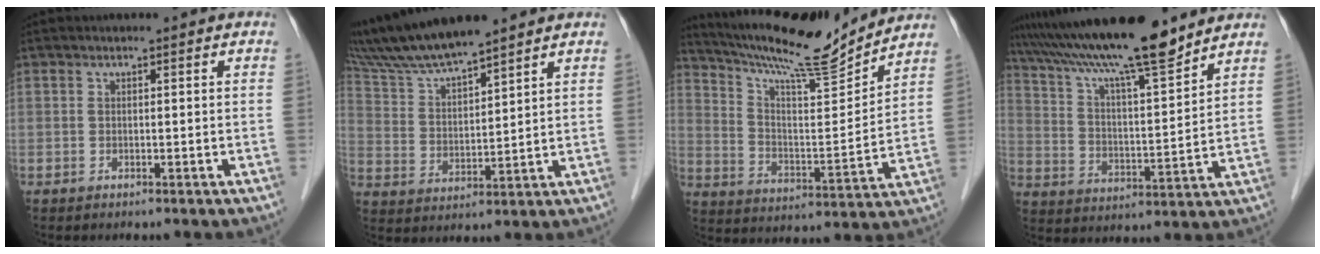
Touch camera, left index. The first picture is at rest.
{"total": 11.3, "force": [10.1, 0.4, 5.1], "torque": [-0.108, 0.016, 0.197]}
{"total": 17.1, "force": [15.8, 0.4, 6.6], "torque": [-0.121, -0.010, 0.258]}
{"total": 17.4, "force": [14.7, 0.9, 9.3], "torque": [-0.163, 0.011, 0.250]}